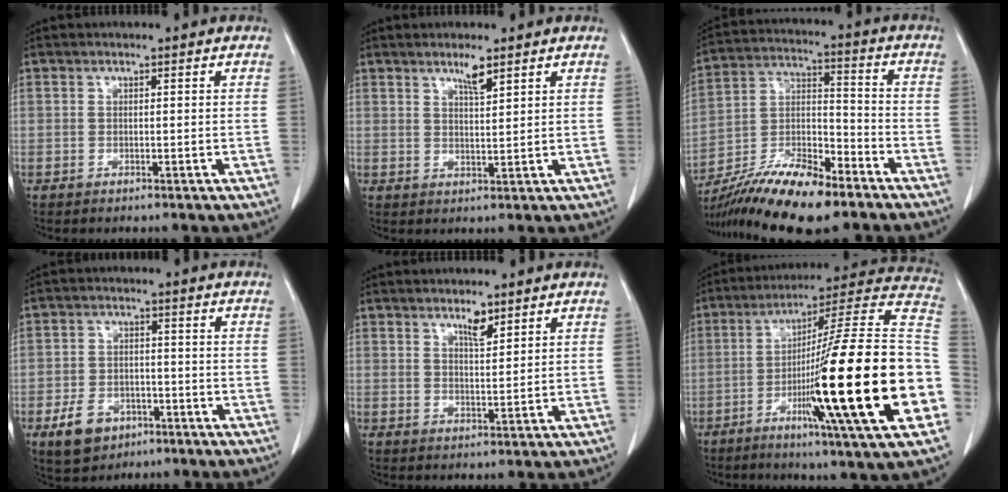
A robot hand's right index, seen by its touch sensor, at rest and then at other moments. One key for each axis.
{"total": 2.9, "fx": 2.2, "fy": 0.2, "fz": 1.9, "tx": -0.039, "ty": -0.003, "tz": 0.039}
{"total": 16.4, "fx": -12.4, "fy": 3.6, "fz": 10.1, "tx": -0.193, "ty": -0.004, "tz": -0.221}
{"total": 6.6, "fx": -3.6, "fy": 4.6, "fz": 3.2, "tx": -0.064, "ty": 0.005, "tz": -0.053}
{"total": 2.9, "fx": 2.1, "fy": 0.7, "fz": 1.8, "tx": -0.034, "ty": -0.004, "tz": 0.038}
{"total": 30.3, "fx": -7.1, "fy": 0.1, "fz": 29.5, "tx": -0.381, "ty": -0.019, "tz": -0.134}